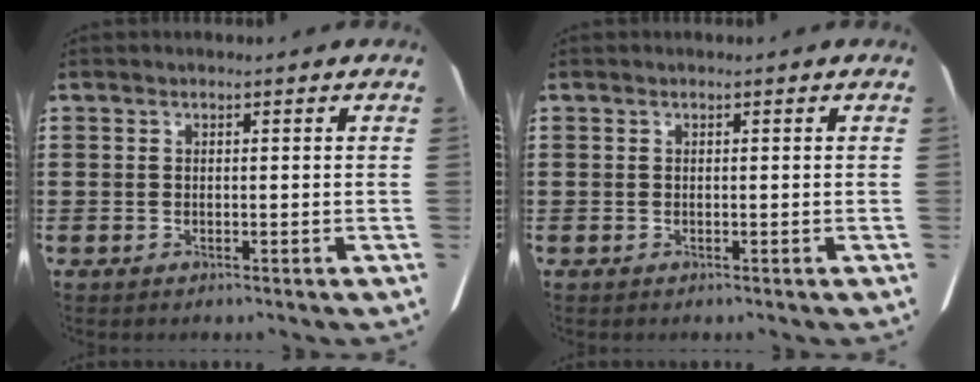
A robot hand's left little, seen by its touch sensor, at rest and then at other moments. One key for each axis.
{"total": 0.0}